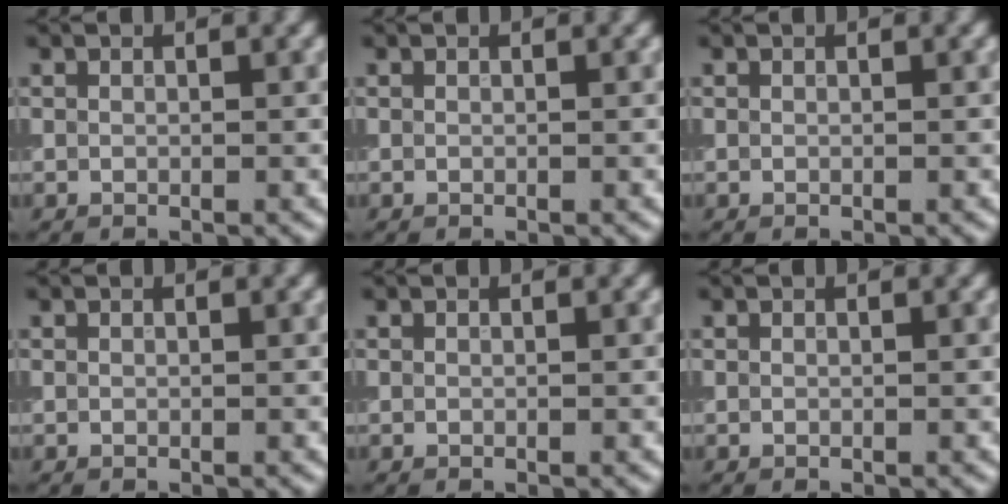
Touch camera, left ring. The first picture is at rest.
{"total": 0.0}
{"total": 0.0}
{"total": 0.0}
{"total": 0.0}
{"total": 0.0}